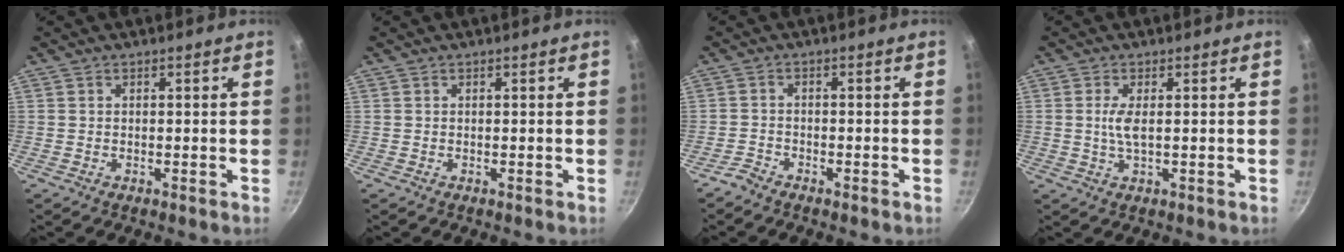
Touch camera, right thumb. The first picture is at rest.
{"total": 0.0}
{"total": 2.2, "force": [-2.0, 0.7, 0.6], "torque": [-0.020, 0.017, -0.040]}
{"total": 3.3, "force": [0.3, 0.9, 3.1], "torque": [-0.074, 0.000, 0.005]}